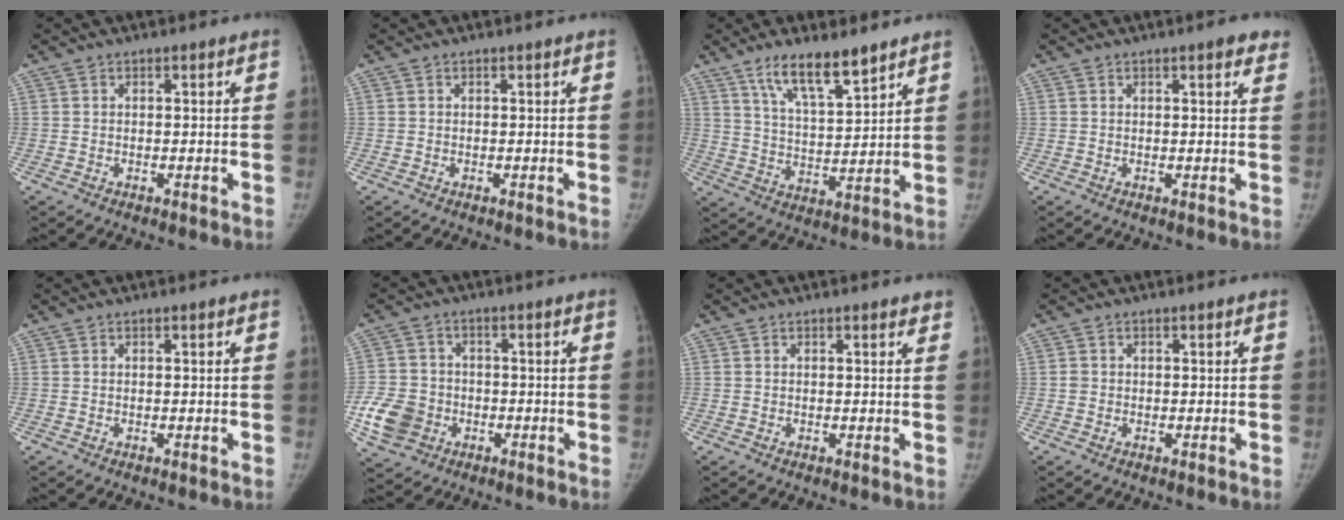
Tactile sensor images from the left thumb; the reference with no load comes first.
{"total": 0.0}
{"total": 10.8, "force": [7.6, 2.9, 7.1], "torque": [-0.112, -0.047, 0.144]}
{"total": 3.3, "force": [2.0, 0.8, 2.4], "torque": [-0.018, -0.004, 0.021]}
{"total": 0.0}
{"total": 8.7, "force": [-3.0, 7.2, 3.8], "torque": [-0.063, 0.014, -0.053]}
{"total": 1.1, "force": [0.9, 0.4, 0.6], "torque": [-0.004, -0.003, 0.010]}
{"total": 0.9, "force": [-0.1, 0.9, 0.3], "torque": [-0.002, 0.002, -0.001]}